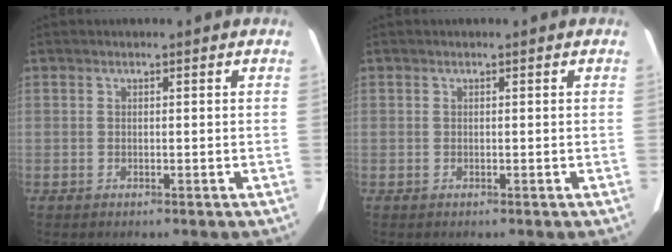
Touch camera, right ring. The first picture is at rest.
{"total": 0.0}